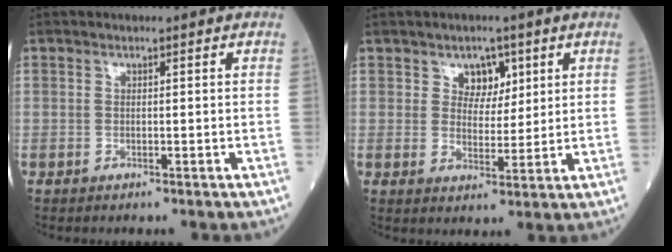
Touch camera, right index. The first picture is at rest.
{"total": 4.2, "force": [2.2, 3.0, 2.0], "torque": [-0.022, 0.004, 0.036]}